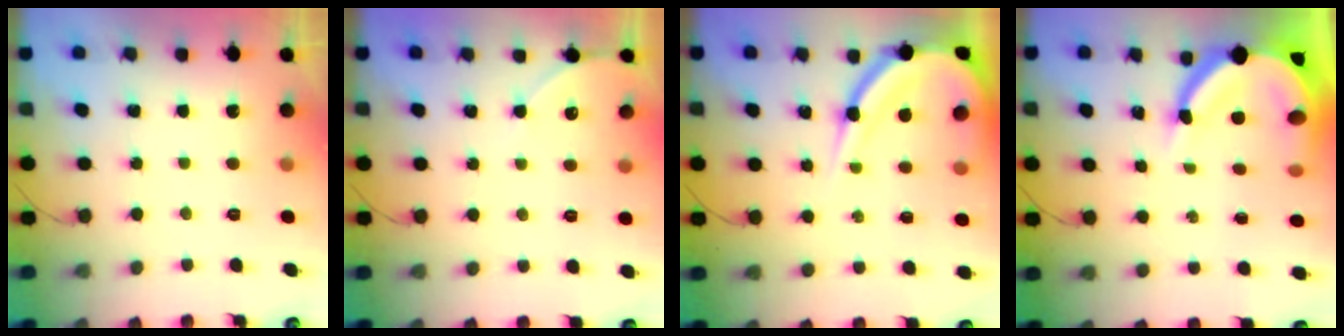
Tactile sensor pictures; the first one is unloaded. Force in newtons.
{"total": 4.7, "press": 4.7, "slide": 0.7}
{"total": 12.8, "press": 12.8, "slide": 1.2}
{"total": 14.5, "press": 14.4, "slide": 1.3}